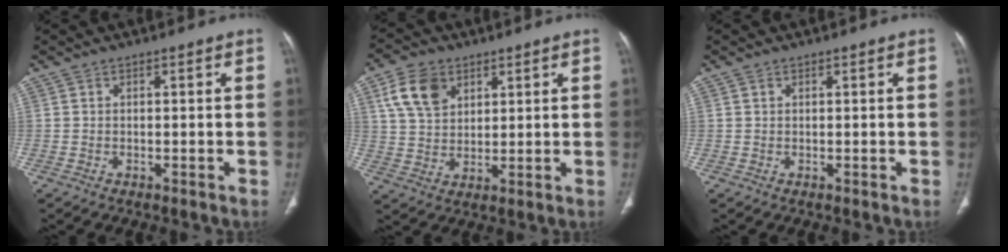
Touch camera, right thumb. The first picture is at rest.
{"total": 9.2, "force": [4.3, 6.3, 5.0], "torque": [-0.075, -0.011, 0.087]}
{"total": 0.5, "force": [0.3, 0.4, 0.2], "torque": [-0.002, -0.001, 0.005]}